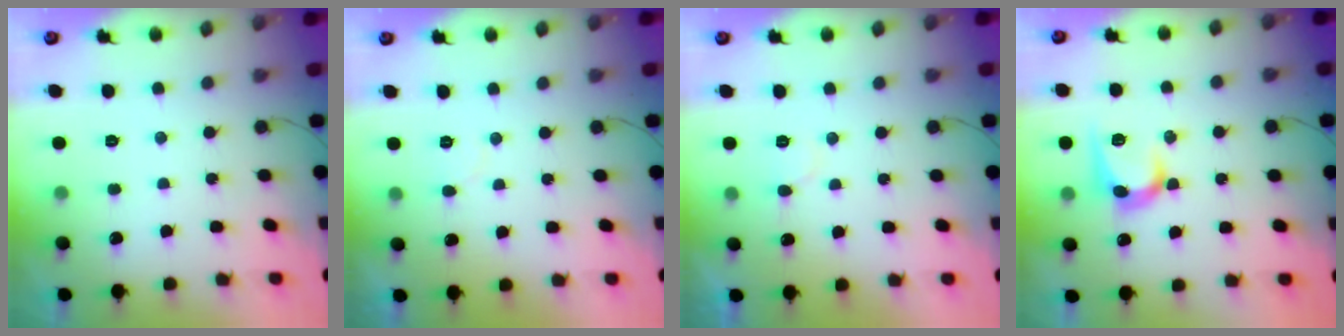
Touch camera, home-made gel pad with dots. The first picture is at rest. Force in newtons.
{"total": 3.6, "press": 3.6, "slide": 0.3}
{"total": 4.9, "press": 4.9, "slide": 0.5}
{"total": 9.9, "press": 9.9, "slide": 0.6}